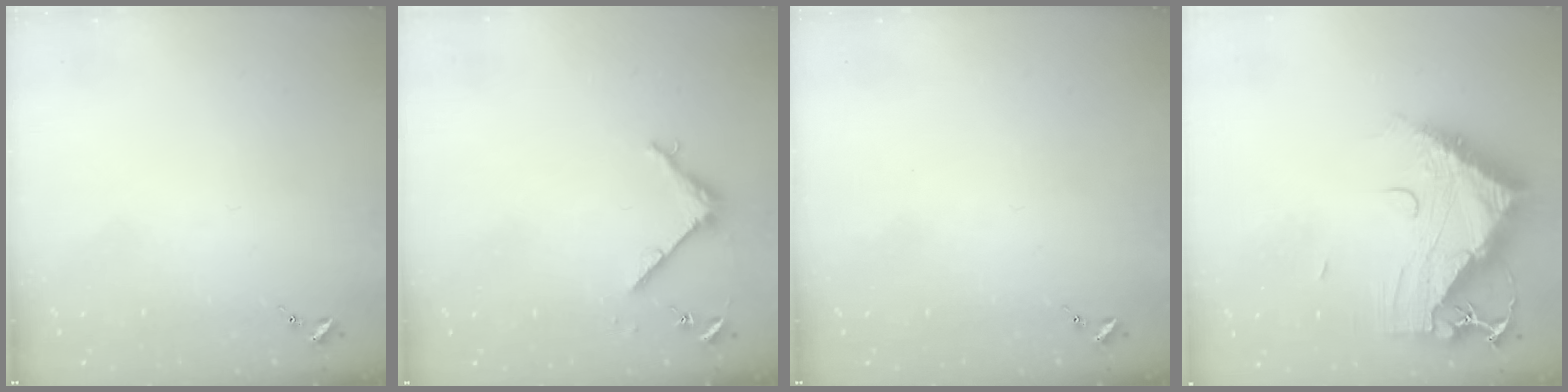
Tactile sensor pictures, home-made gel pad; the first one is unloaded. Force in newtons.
{"total": 4.5, "press": 4.5, "slide": 0.5}
{"total": 0.0}
{"total": 15.7, "press": 15.6, "slide": 1.5}